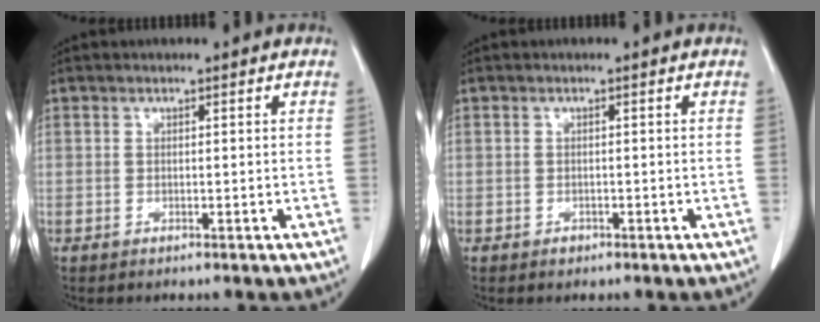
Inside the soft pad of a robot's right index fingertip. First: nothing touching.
{"total": 0.8, "force": [-0.5, 0.6, 0.1], "torque": [-0.003, 0.002, -0.006]}